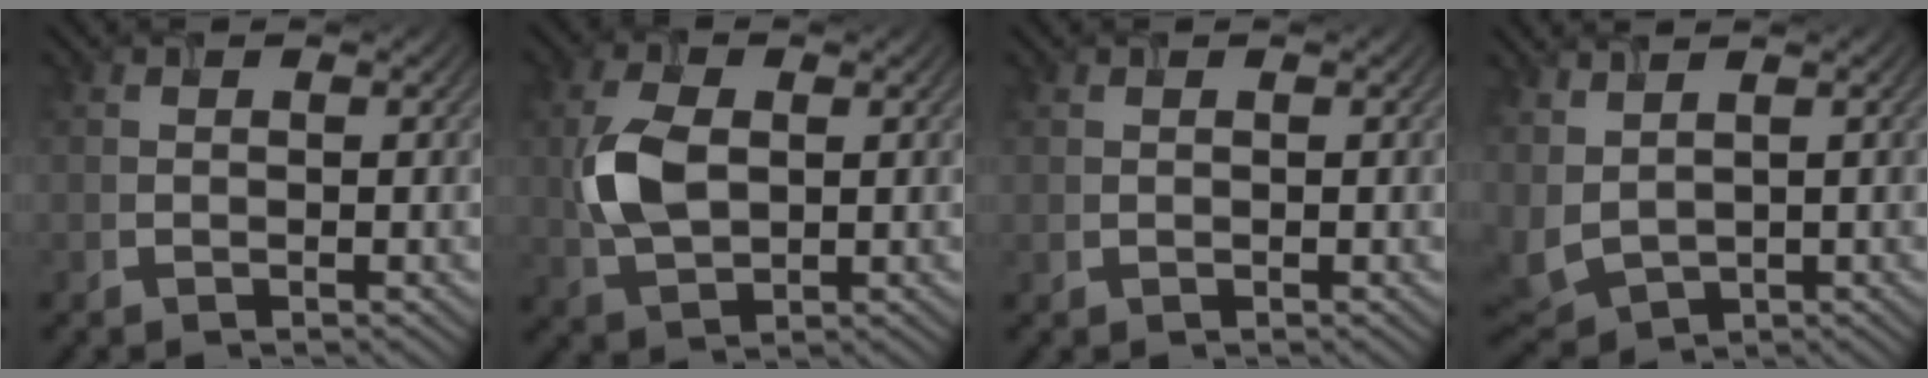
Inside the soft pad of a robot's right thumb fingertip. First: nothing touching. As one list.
[{"total": 6.9, "force": [0.6, 4.2, 5.4], "torque": [-0.132, 0.002, 0.011]}, {"total": 0.0}, {"total": 5.1, "force": [2.1, 3.1, 3.5], "torque": [-0.120, -0.003, 0.054]}]